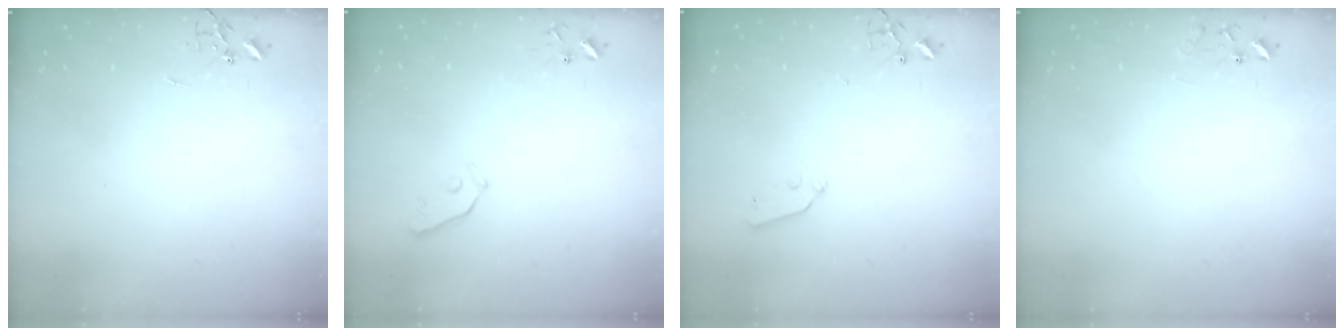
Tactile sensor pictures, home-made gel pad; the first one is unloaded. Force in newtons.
{"total": 3.2, "press": 3.2, "slide": 0.4}
{"total": 3.3, "press": 3.3, "slide": 0.4}
{"total": 8.3, "press": 8.3, "slide": 0.6}